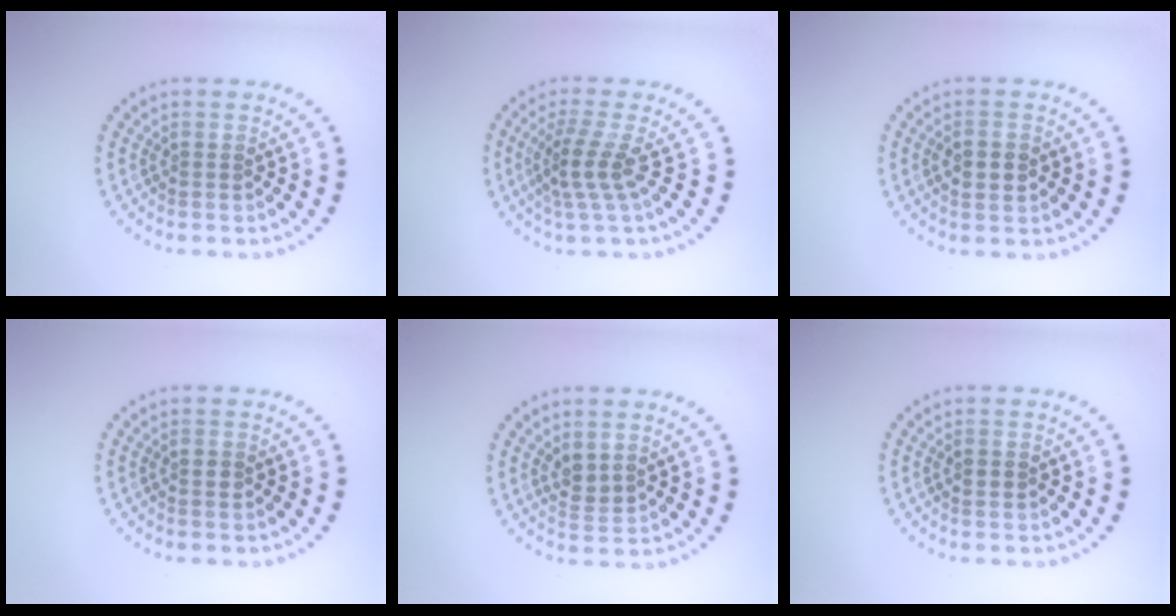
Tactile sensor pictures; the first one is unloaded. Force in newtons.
{"total": 2.9, "press": 2.0, "slide": 2.1}
{"total": 2.2, "press": 2.1, "slide": 0.1}
{"total": 0.9, "press": 0.9, "slide": 0.1}
{"total": 1.8, "press": 1.6, "slide": 0.9}
{"total": 1.2, "press": 1.1, "slide": 0.1}